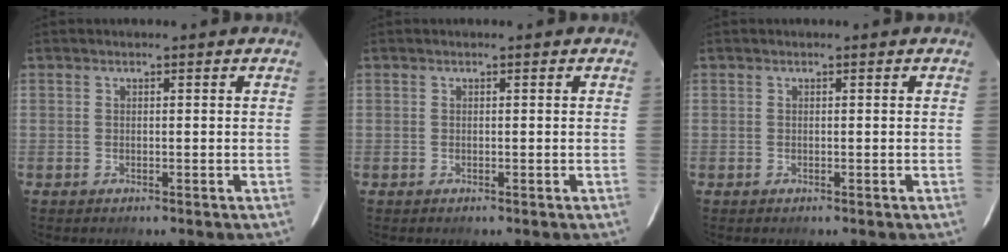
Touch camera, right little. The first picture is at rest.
{"total": 0.0}
{"total": 0.0}